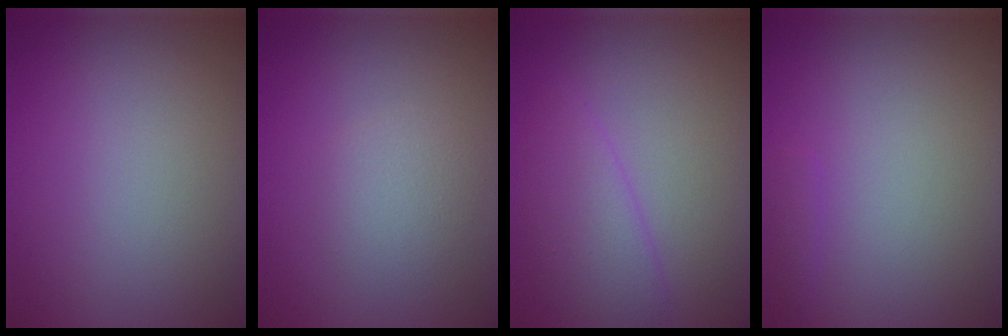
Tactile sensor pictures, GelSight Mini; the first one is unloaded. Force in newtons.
{"total": 2.0, "press": 2.0, "slide": 0.2}
{"total": 2.8, "press": 2.8, "slide": 0.2}
{"total": 0.7, "press": 0.7, "slide": 0.1}